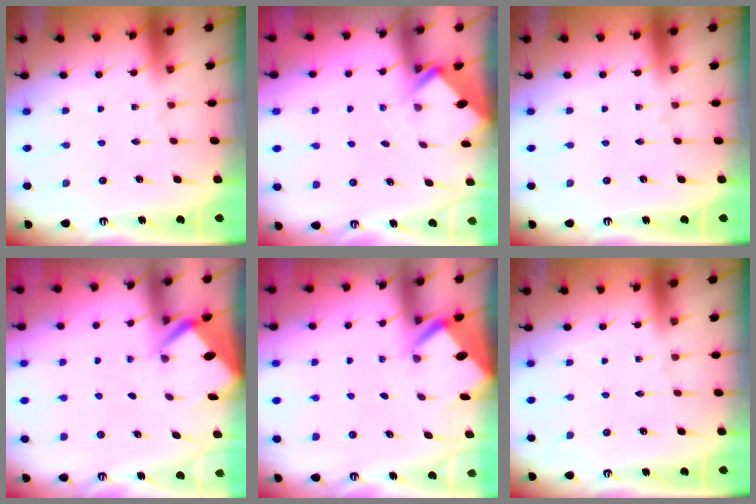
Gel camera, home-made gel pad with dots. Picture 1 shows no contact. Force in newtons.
{"total": 2.5, "press": 2.5, "slide": 0.2}
{"total": 0.0}
{"total": 2.8, "press": 2.8, "slide": 0.2}
{"total": 2.8, "press": 2.8, "slide": 0.2}
{"total": 0.0}